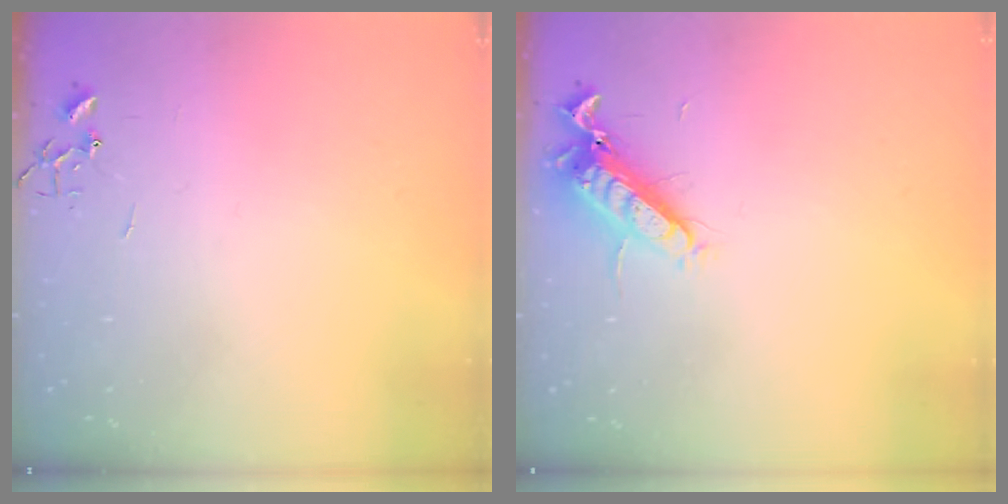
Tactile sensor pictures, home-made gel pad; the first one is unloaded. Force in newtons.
{"total": 13.5, "press": 13.3, "slide": 1.9}